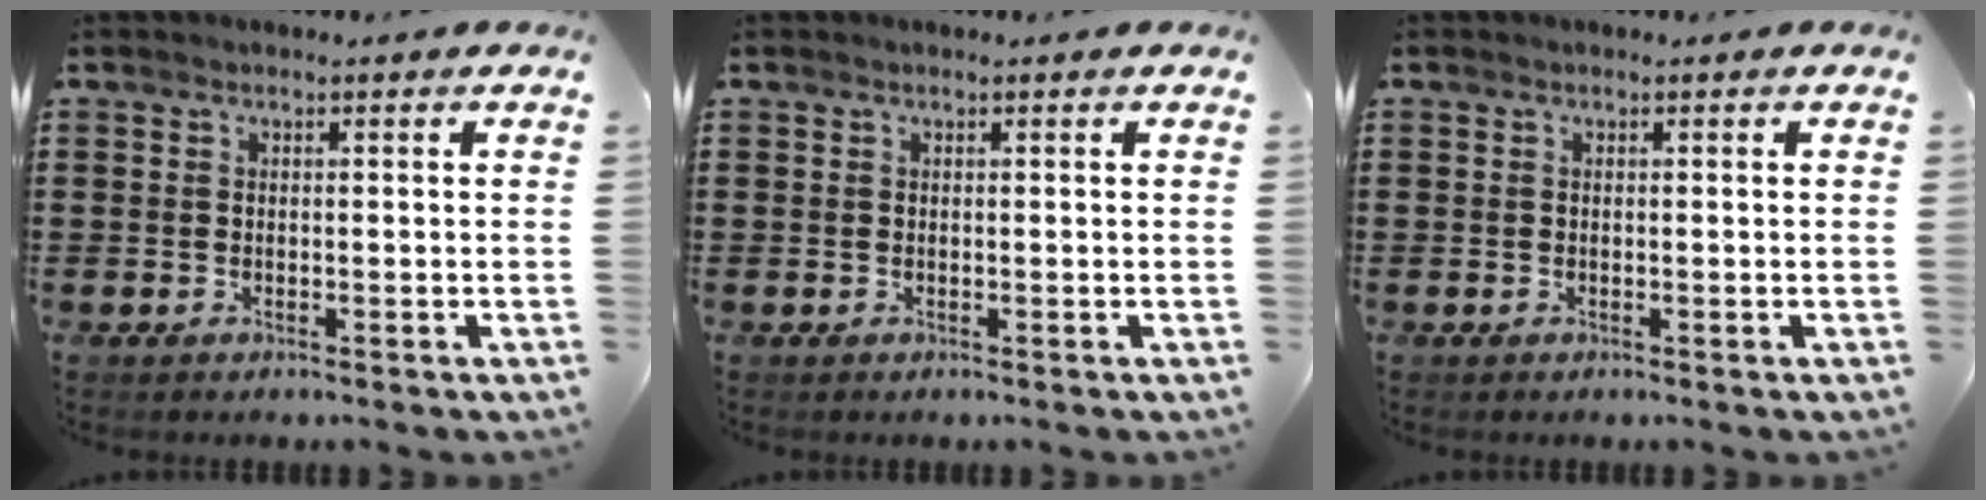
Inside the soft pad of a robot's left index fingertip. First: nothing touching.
{"total": 0.0}
{"total": 0.0}